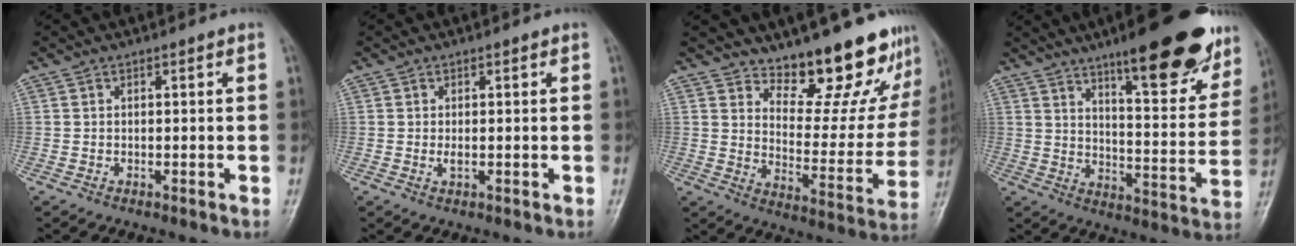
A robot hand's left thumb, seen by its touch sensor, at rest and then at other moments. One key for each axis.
{"total": 1.3, "fx": 0.1, "fy": 0.8, "fz": 1.1, "tx": -0.014, "ty": -0.003, "tz": 0.001}
{"total": 17.5, "fx": 14.6, "fy": 6.1, "fz": 7.5, "tx": -0.040, "ty": -0.125, "tz": 0.196}
{"total": 22.8, "fx": 14.6, "fy": 6.2, "fz": 16.4, "tx": -0.183, "ty": -0.062, "tz": 0.212}